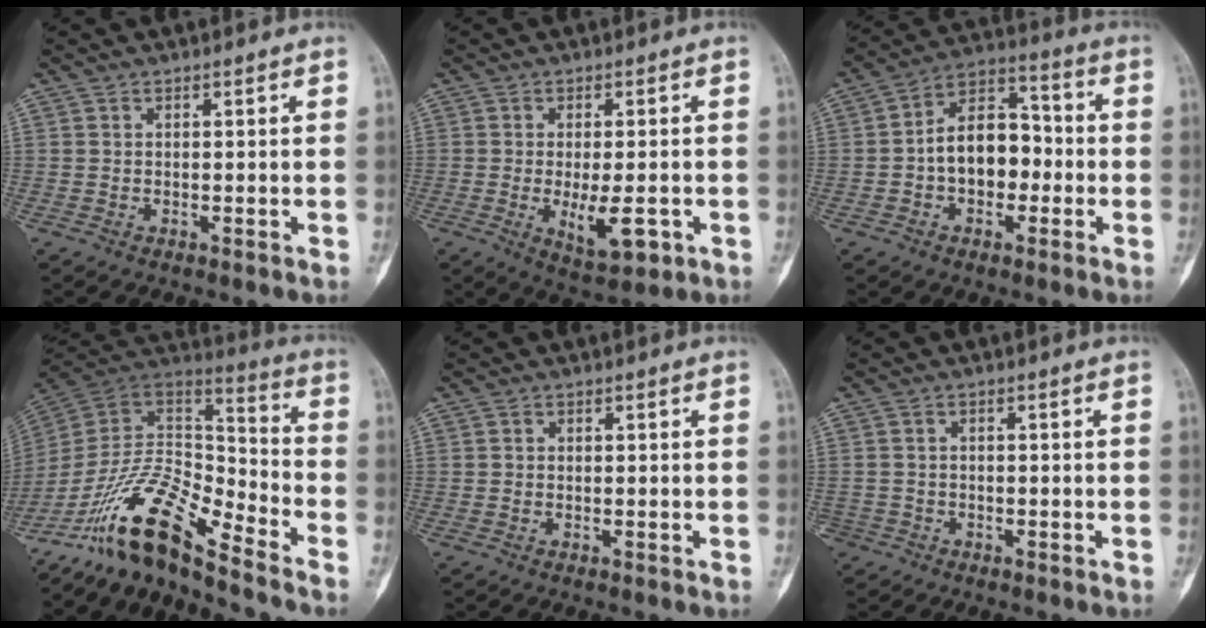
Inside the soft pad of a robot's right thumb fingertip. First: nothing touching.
{"total": 8.2, "force": [-2.1, 3.4, 7.1], "torque": [-0.110, -0.010, -0.023]}
{"total": 12.1, "force": [-1.7, 8.2, 8.8], "torque": [-0.108, 0.045, -0.041]}
{"total": 16.8, "force": [-12.8, 4.4, 10.0], "torque": [-0.169, 0.098, -0.239]}
{"total": 0.5, "force": [-0.1, 0.5, 0.1], "torque": [-0.002, 0.003, -0.002]}
{"total": 2.6, "force": [-1.6, 2.1, -0.2], "torque": [0.013, 0.013, -0.031]}